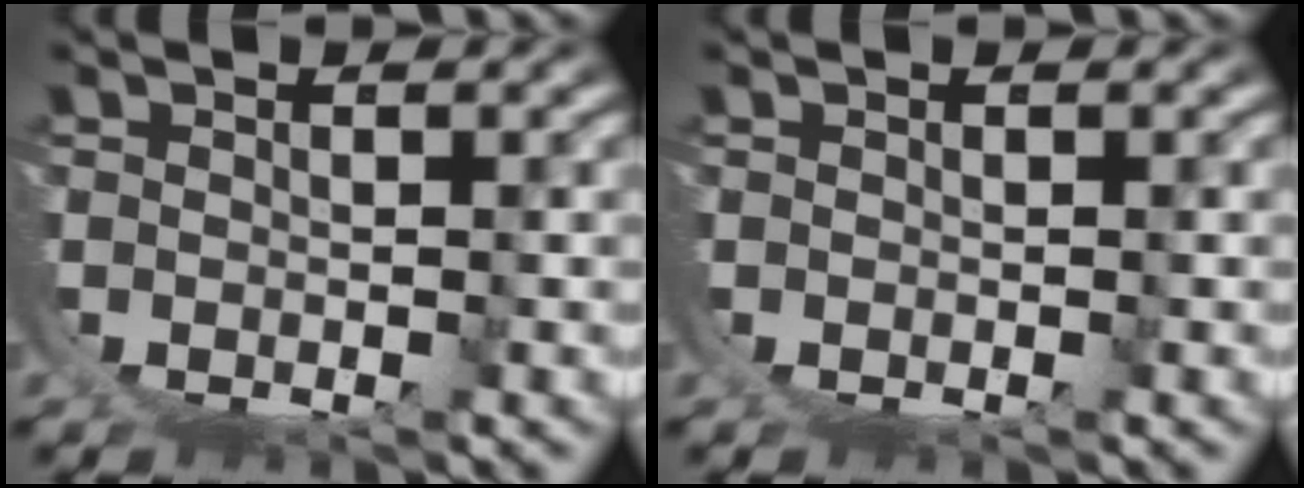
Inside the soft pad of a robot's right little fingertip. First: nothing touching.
{"total": 0.0}